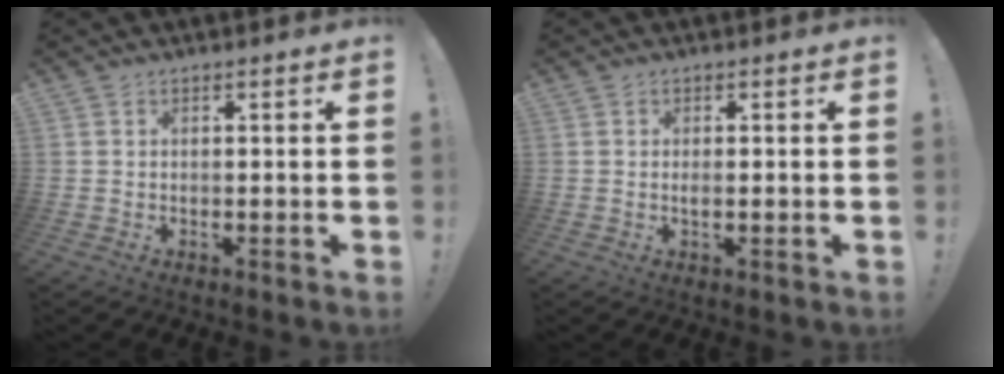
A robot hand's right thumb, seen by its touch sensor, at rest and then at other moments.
{"total": 1.2, "force": [-0.3, 0.1, 1.2], "torque": [-0.021, 0.000, -0.007]}